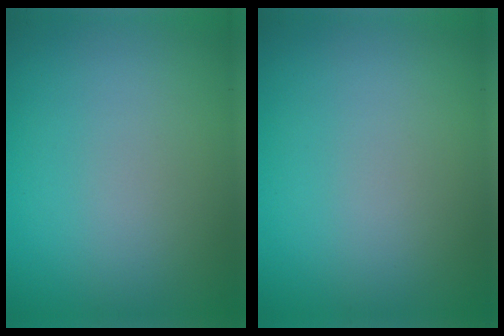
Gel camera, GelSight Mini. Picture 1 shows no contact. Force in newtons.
{"total": 0.0}